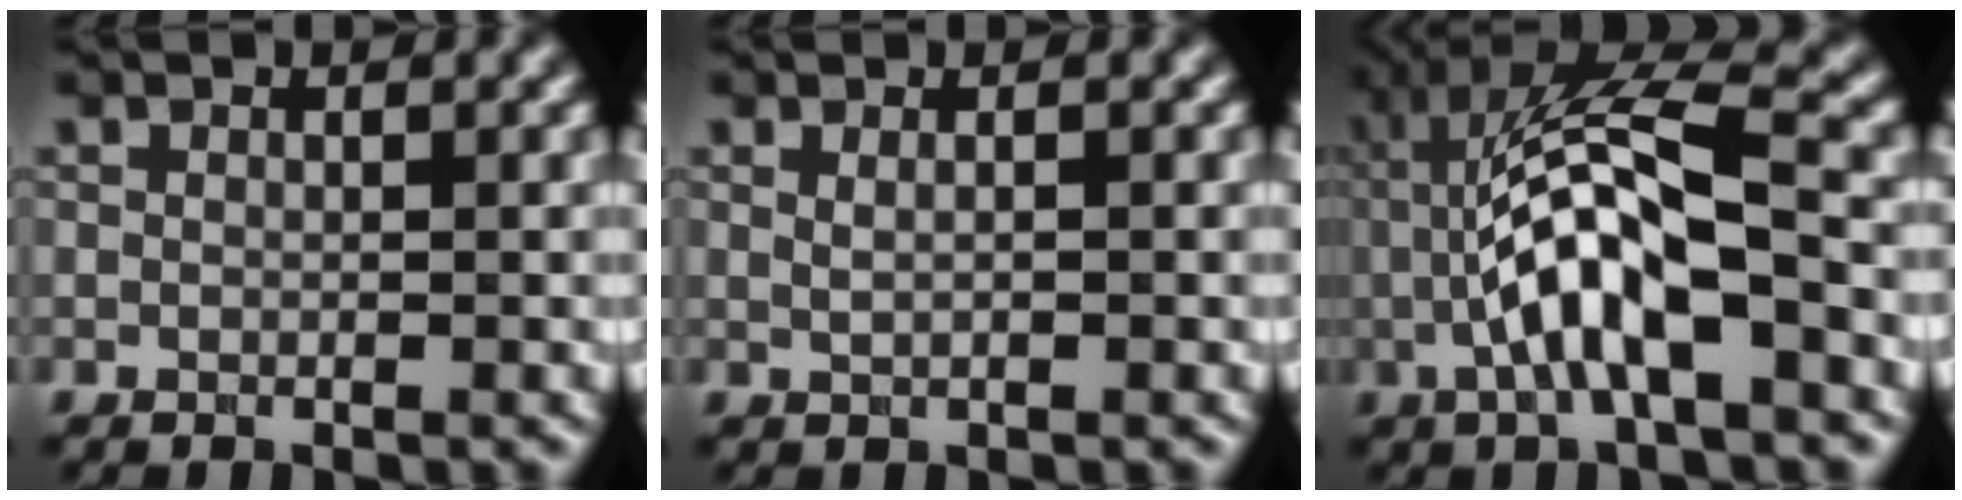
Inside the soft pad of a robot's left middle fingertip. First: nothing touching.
{"total": 1.2, "force": [0.5, 0.6, 0.9], "torque": [-0.005, -0.004, -0.001]}
{"total": 9.5, "force": [-1.1, 2.6, 9.0], "torque": [-0.166, 0.026, -0.022]}